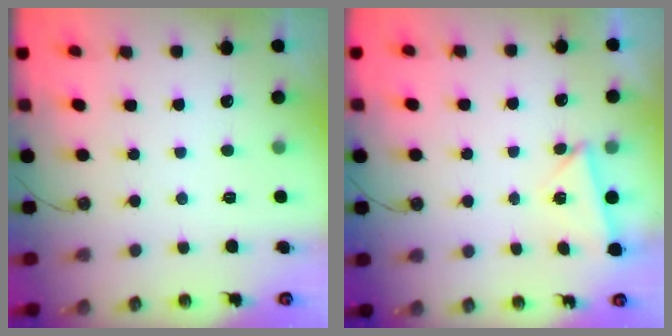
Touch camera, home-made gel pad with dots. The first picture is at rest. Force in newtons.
{"total": 2.9, "press": 2.8, "slide": 0.7}